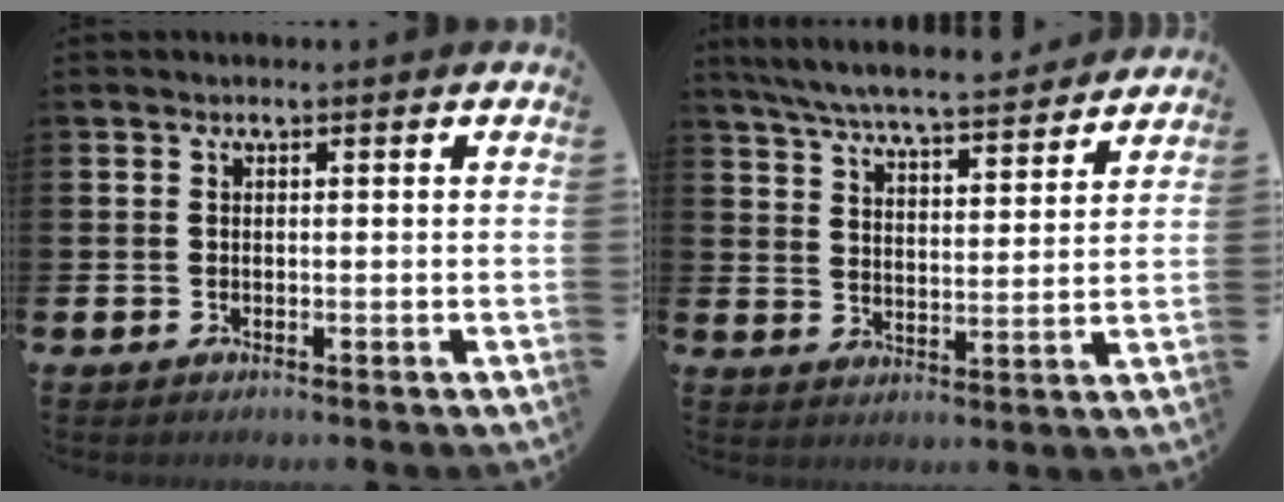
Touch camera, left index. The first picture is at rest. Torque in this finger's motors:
{"motor_torque": [0.93, -1.21, 0.62, 0.20]}